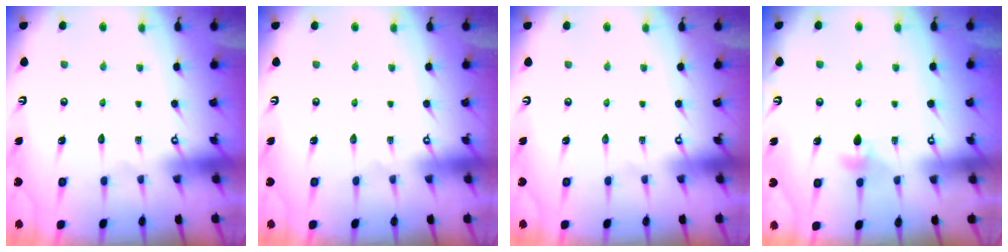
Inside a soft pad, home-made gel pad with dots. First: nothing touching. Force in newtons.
{"total": 0.0}
{"total": 0.0}
{"total": 4.7, "press": 4.7, "slide": 0.7}